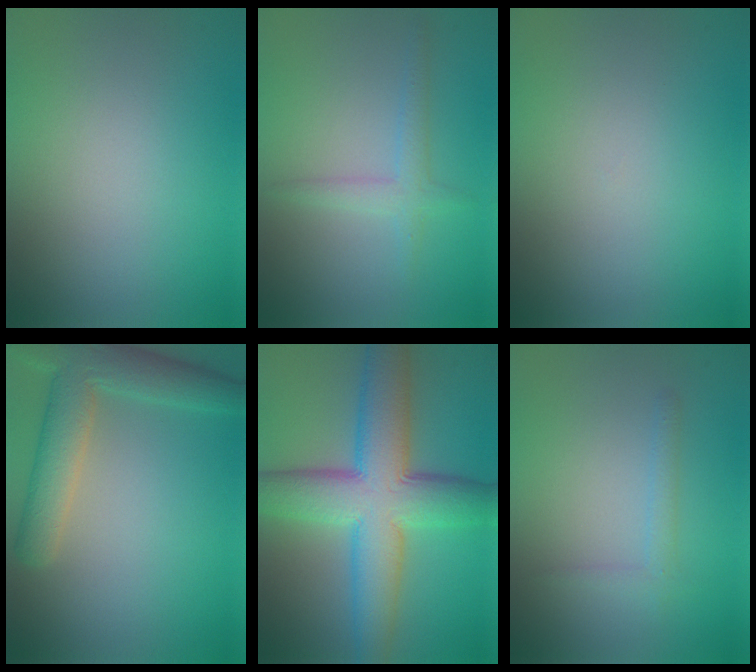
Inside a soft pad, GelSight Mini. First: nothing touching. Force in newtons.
{"total": 1.8, "press": 1.8, "slide": 0.2}
{"total": 0.0}
{"total": 5.9, "press": 5.9, "slide": 0.3}
{"total": 10.2, "press": 10.2, "slide": 0.3}
{"total": 1.1, "press": 1.1, "slide": 0.1}